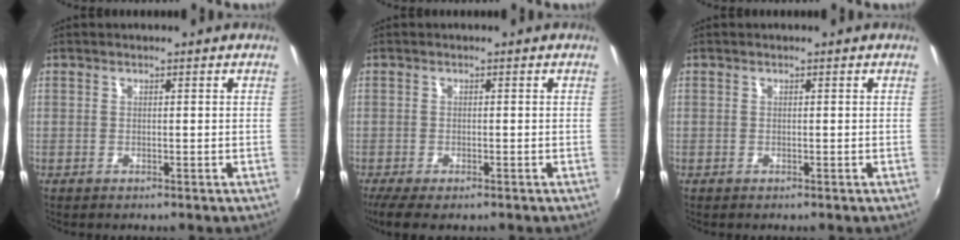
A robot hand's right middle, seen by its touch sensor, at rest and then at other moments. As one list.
[{"total": 5.3, "force": [-3.8, 1.5, 3.4], "torque": [-0.079, -0.025, -0.065]}, {"total": 0.0}]